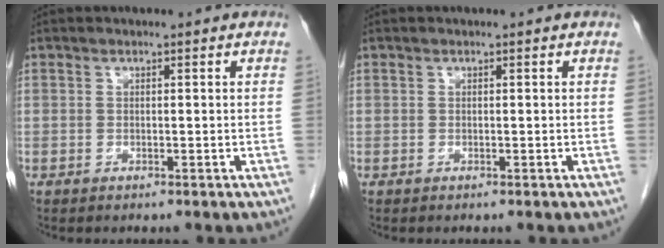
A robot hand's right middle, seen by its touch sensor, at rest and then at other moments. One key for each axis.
{"total": 0.0}